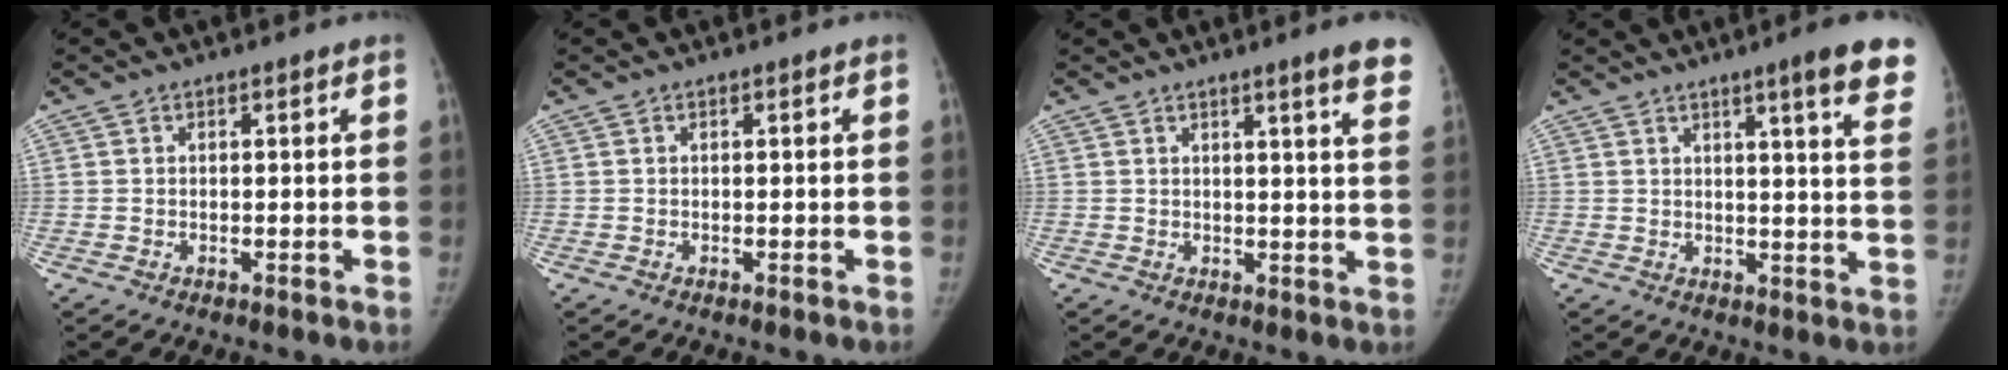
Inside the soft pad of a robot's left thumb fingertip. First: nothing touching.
{"total": 0.0}
{"total": 8.3, "force": [5.8, 0.0, 5.9], "torque": [-0.061, -0.023, 0.055]}
{"total": 11.5, "force": [7.8, 0.5, 8.3], "torque": [-0.090, -0.034, 0.079]}